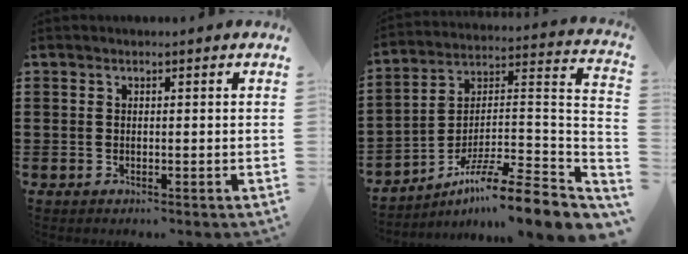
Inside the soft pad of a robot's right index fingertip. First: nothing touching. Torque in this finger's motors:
{"motor_torque": [0.10, 0.10, -0.01, 0.00]}